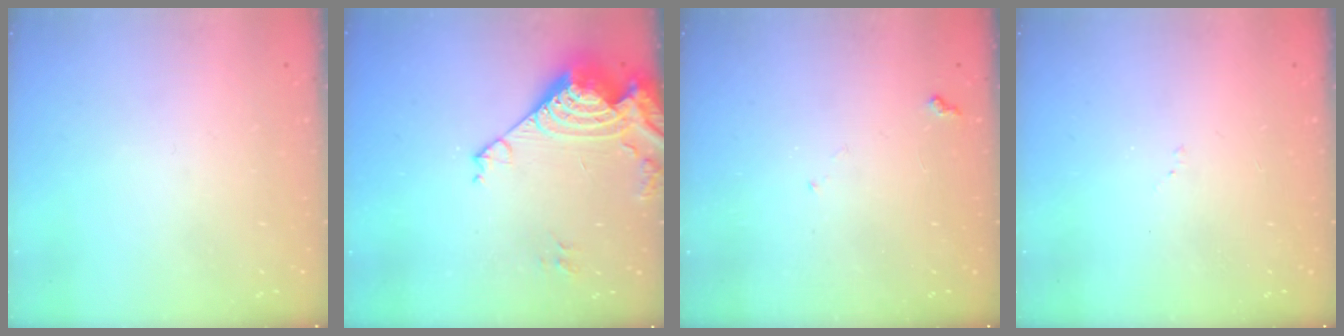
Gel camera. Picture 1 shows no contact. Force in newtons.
{"total": 15.3, "press": 15.2, "slide": 1.8}
{"total": 5.6, "press": 5.6, "slide": 0.5}
{"total": 6.4, "press": 6.3, "slide": 0.8}